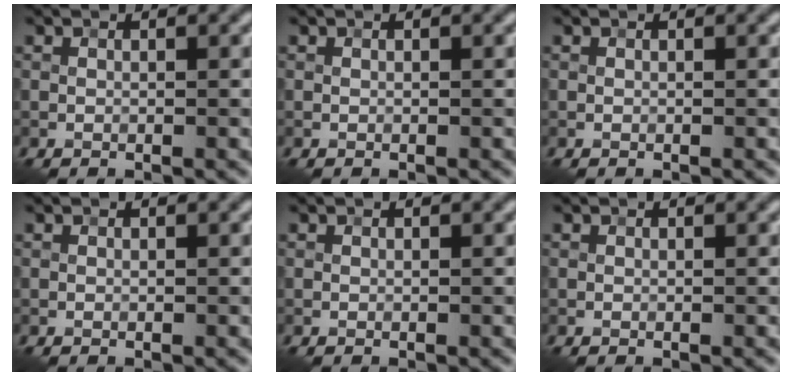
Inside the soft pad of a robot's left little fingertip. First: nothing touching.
{"total": 0.0}
{"total": 0.0}
{"total": 0.0}
{"total": 0.0}
{"total": 0.0}